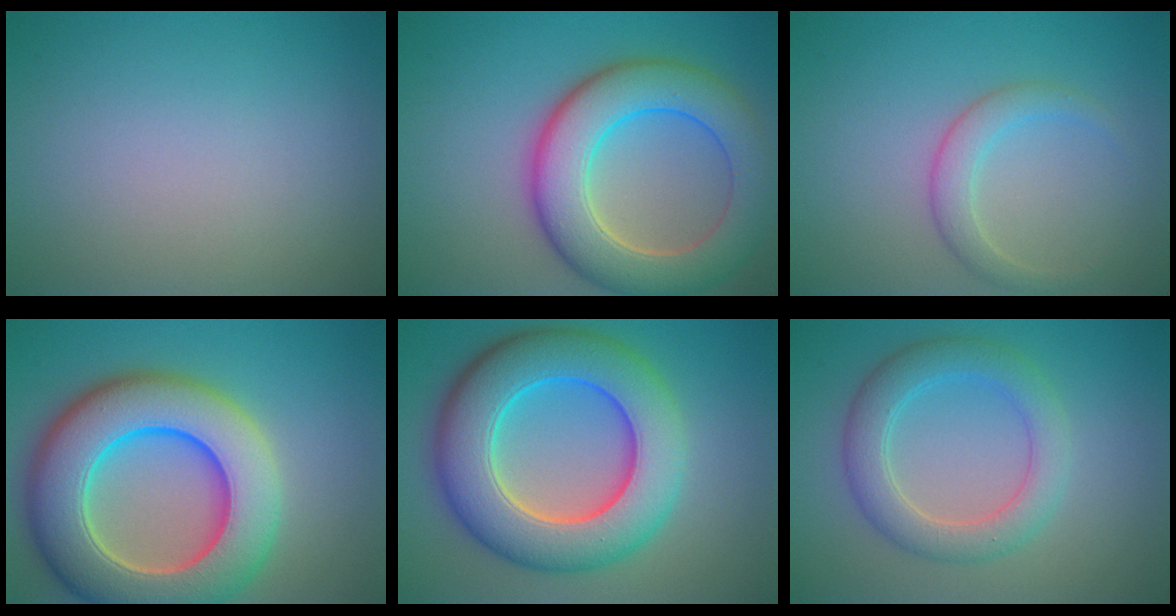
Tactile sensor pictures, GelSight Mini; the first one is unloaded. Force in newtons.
{"total": 8.9, "press": 8.9, "slide": 0.6}
{"total": 2.4, "press": 2.4, "slide": 0.1}
{"total": 12.6, "press": 12.6, "slide": 0.6}
{"total": 11.3, "press": 11.3, "slide": 0.4}
{"total": 4.6, "press": 4.6, "slide": 0.2}